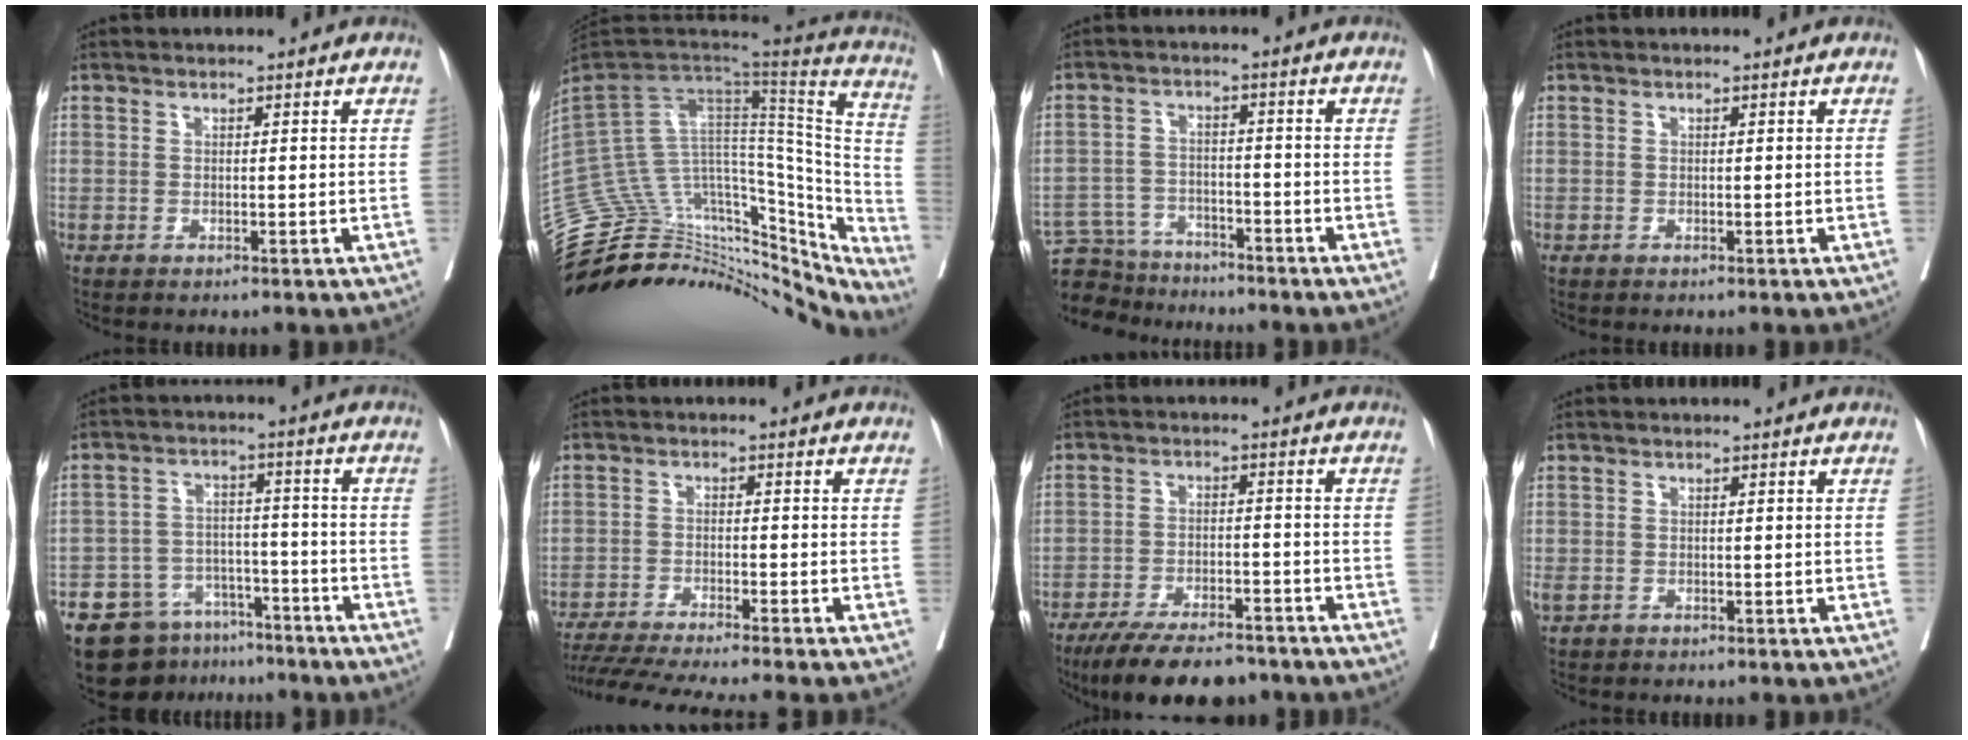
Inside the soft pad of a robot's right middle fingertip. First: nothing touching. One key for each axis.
{"total": 40.0, "fx": -34.1, "fy": 15.2, "fz": 14.4, "tx": -0.200, "ty": 0.025, "tz": -0.438}
{"total": 7.9, "fx": -7.4, "fy": 2.7, "fz": 0.0, "tx": -0.001, "ty": 0.016, "tz": -0.128}
{"total": 0.0}
{"total": 9.9, "fx": -7.5, "fy": 5.9, "fz": 2.7, "tx": -0.039, "ty": 0.026, "tz": -0.116}
{"total": 13.1, "fx": -11.5, "fy": -1.6, "fz": 6.0, "tx": -0.077, "ty": -0.025, "tz": -0.181}
{"total": 12.3, "fx": -10.1, "fy": 3.8, "fz": 5.9, "tx": -0.084, "ty": -0.004, "tz": -0.157}
{"total": 0.9, "fx": -0.3, "fy": 0.7, "fz": 0.5, "tx": -0.015, "ty": 0.000, "tz": -0.002}